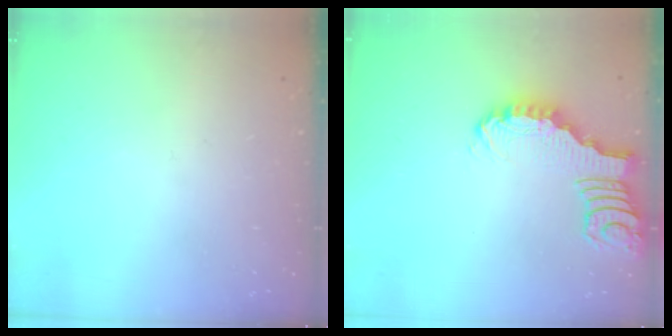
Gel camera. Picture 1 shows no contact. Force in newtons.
{"total": 2.7, "press": 2.7, "slide": 0.4}